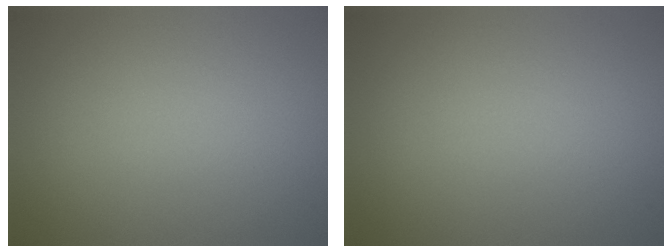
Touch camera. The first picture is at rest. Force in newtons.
{"total": 0.0}